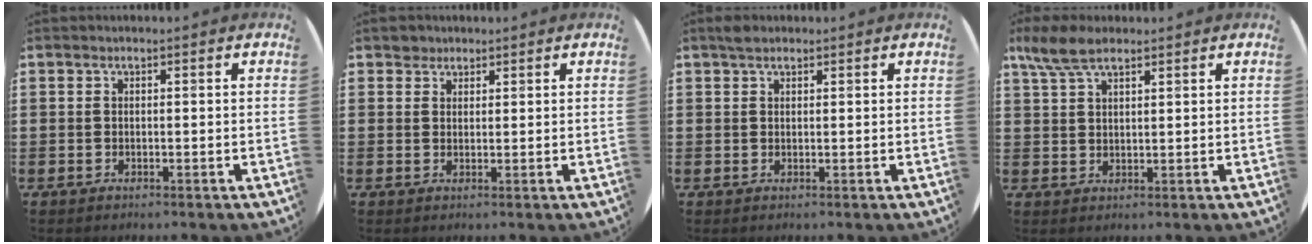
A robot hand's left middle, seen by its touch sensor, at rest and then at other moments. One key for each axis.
{"total": 1.7, "fx": 1.4, "fy": 0.9, "fz": -0.1, "tx": 0.007, "ty": -0.001, "tz": 0.028}
{"total": 1.3, "fx": 1.1, "fy": 0.5, "fz": 0.3, "tx": -0.001, "ty": 0.001, "tz": 0.019}
{"total": 5.5, "fx": 4.2, "fy": 1.9, "fz": 3.0, "tx": -0.068, "ty": 0.001, "tz": 0.077}